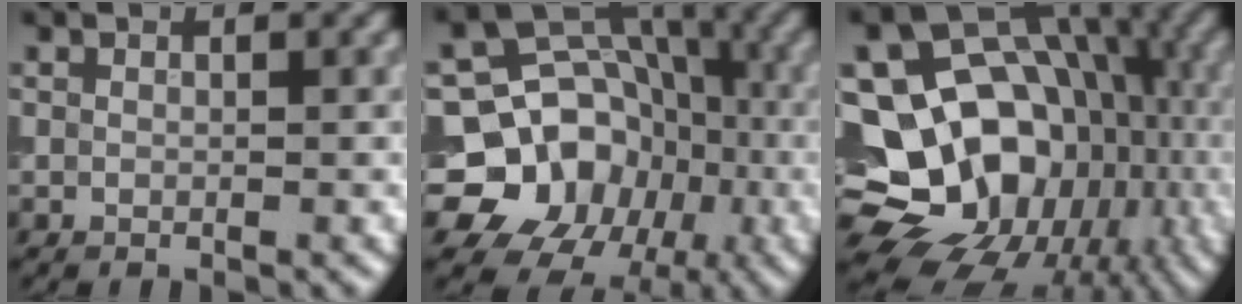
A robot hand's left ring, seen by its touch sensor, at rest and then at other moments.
{"total": 15.0, "force": [-4.0, 13.2, 5.9], "torque": [-0.085, -0.008, -0.098]}
{"total": 18.9, "force": [-4.8, 15.4, 9.9], "torque": [-0.146, -0.006, -0.083]}